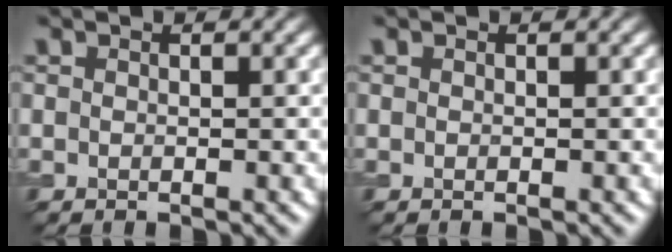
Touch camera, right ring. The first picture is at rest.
{"total": 0.0}